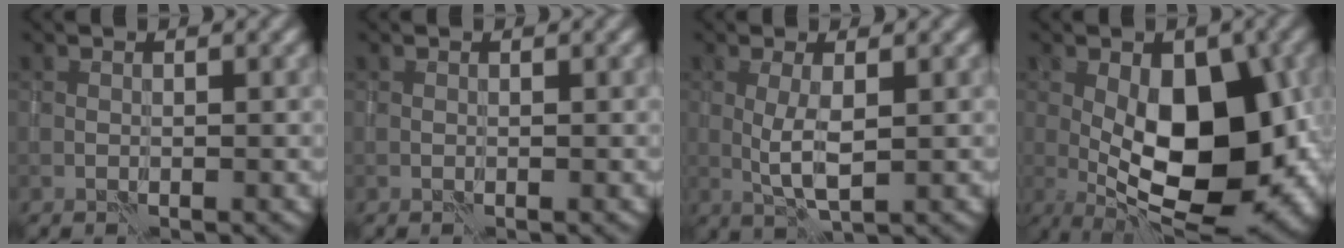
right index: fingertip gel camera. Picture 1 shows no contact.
{"total": 0.0}
{"total": 2.7, "force": [0.0, 0.6, 2.7], "torque": [-0.060, 0.001, 0.002]}
{"total": 13.9, "force": [-1.3, 6.6, 12.2], "torque": [-0.161, 0.003, -0.025]}